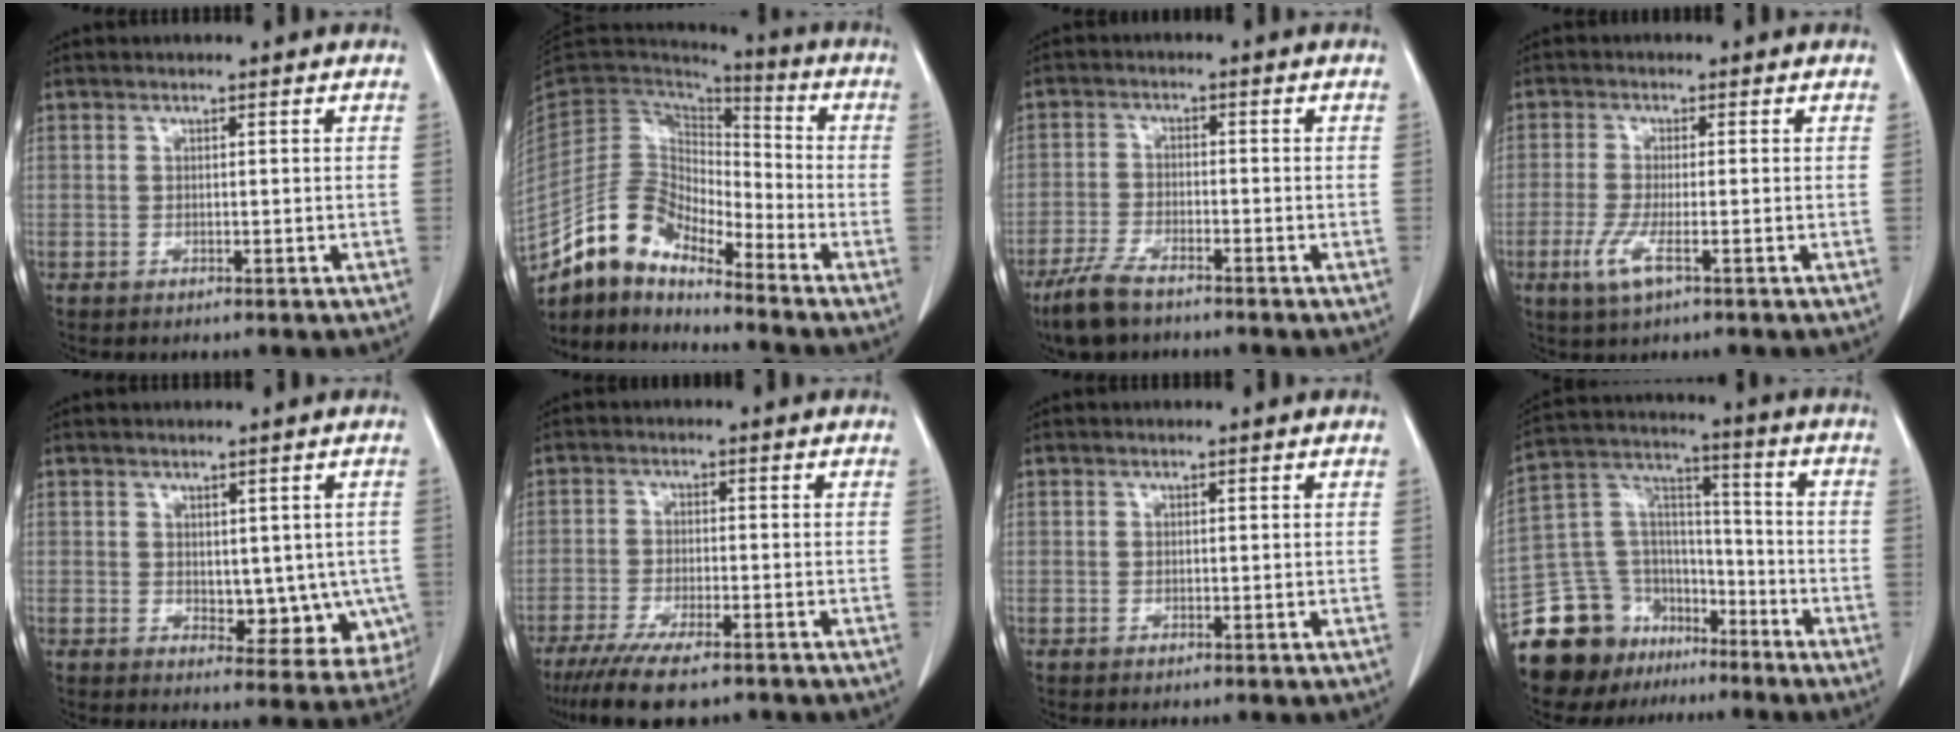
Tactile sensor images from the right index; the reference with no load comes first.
{"total": 10.8, "force": [-9.3, 3.8, 4.0], "torque": [-0.083, 0.047, -0.179]}
{"total": 6.0, "force": [-4.6, 1.7, 3.4], "torque": [-0.076, -0.009, -0.086]}
{"total": 4.7, "force": [-2.1, 0.5, 4.2], "torque": [-0.092, -0.013, -0.042]}
{"total": 8.8, "force": [-0.8, 5.0, 7.1], "torque": [-0.066, -0.004, 0.003]}
{"total": 10.2, "force": [-7.9, 2.0, 6.2], "torque": [-0.095, -0.019, -0.123]}
{"total": 0.0}
{"total": 18.2, "force": [-13.2, 11.5, 5.0], "torque": [-0.105, 0.080, -0.222]}